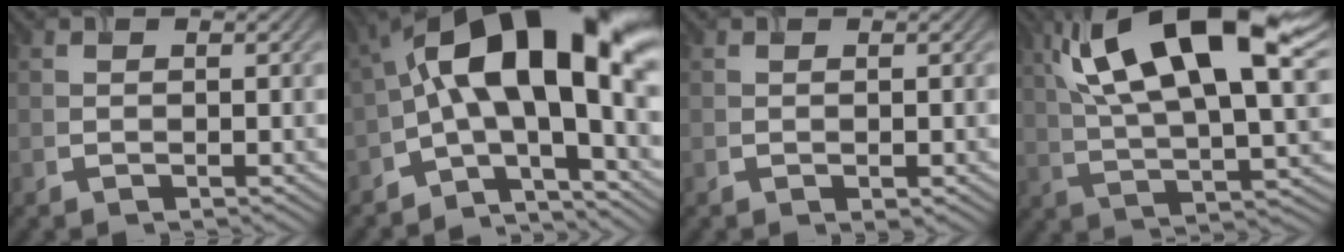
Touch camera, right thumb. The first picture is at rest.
{"total": 16.7, "force": [0.8, 6.4, 15.4], "torque": [-0.220, 0.035, -0.005]}
{"total": 0.7, "force": [-0.2, 0.3, 0.6], "torque": [-0.007, -0.004, -0.002]}
{"total": 18.9, "force": [8.0, 6.7, 15.8], "torque": [-0.299, 0.032, 0.135]}